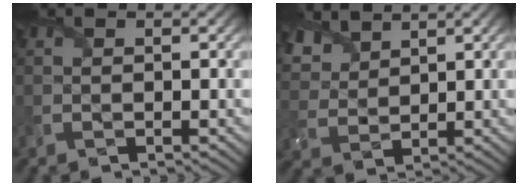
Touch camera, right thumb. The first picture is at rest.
{"total": 6.0, "force": [4.5, 3.0, 2.6], "torque": [-0.081, 0.007, 0.096]}